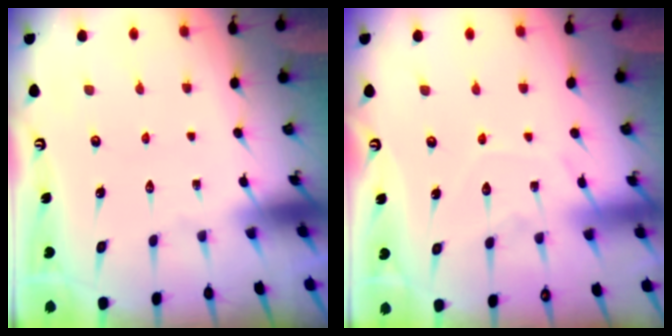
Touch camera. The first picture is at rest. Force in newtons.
{"total": 8.0, "press": 8.0, "slide": 0.5}